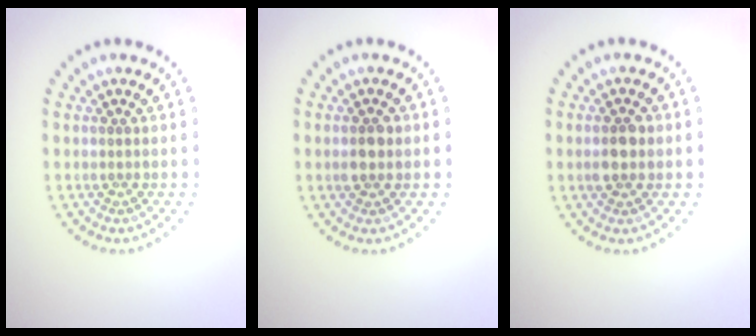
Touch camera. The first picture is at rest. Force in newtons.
{"total": 1.7, "press": 1.7, "slide": 0.2}
{"total": 2.4, "press": 2.4, "slide": 0.1}